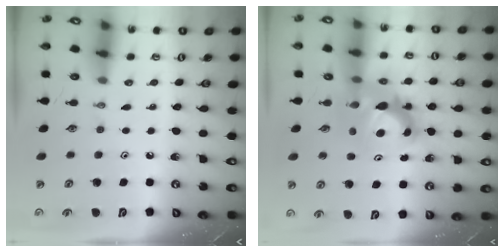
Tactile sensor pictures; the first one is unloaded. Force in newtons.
{"total": 9.6, "press": 9.6, "slide": 0.9}